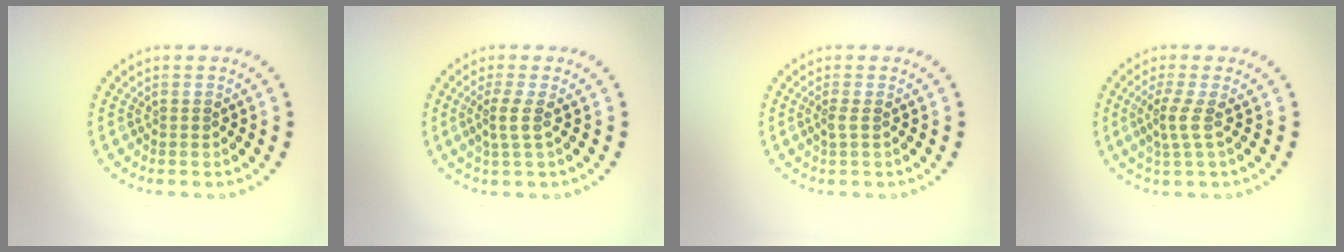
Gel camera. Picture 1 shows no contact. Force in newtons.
{"total": 1.8, "press": 1.4, "slide": 1.2}
{"total": 1.0, "press": 0.8, "slide": 0.6}
{"total": 2.2, "press": 1.6, "slide": 1.5}